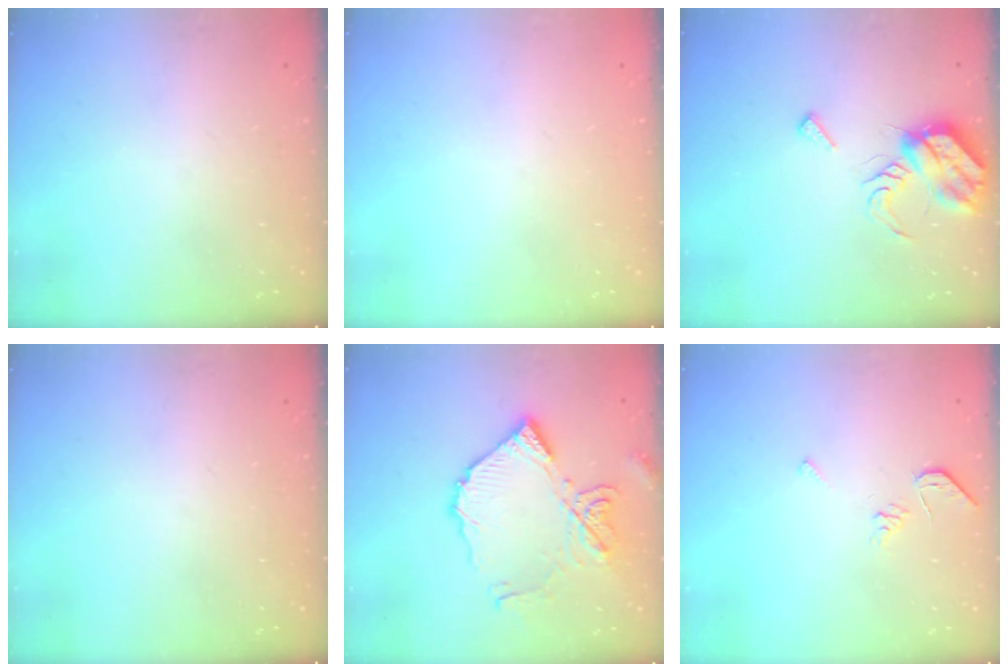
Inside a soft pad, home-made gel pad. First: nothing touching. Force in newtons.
{"total": 0.0}
{"total": 8.6, "press": 8.6, "slide": 0.7}
{"total": 0.0}
{"total": 16.7, "press": 16.6, "slide": 2.0}
{"total": 5.1, "press": 5.1, "slide": 0.6}